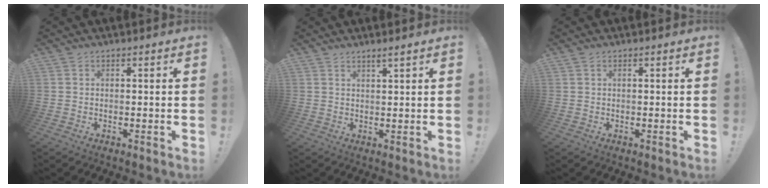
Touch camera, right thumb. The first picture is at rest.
{"total": 2.4, "force": [2.0, 0.0, 1.3], "torque": [-0.020, -0.014, 0.034]}
{"total": 0.6, "force": [0.3, 0.2, 0.4], "torque": [-0.016, 0.005, 0.008]}